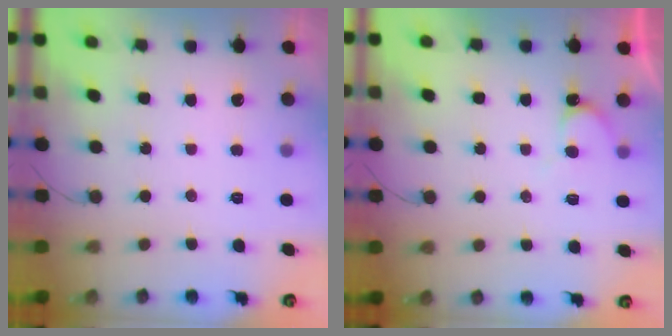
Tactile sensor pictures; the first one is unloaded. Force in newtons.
{"total": 4.0, "press": 3.9, "slide": 0.4}